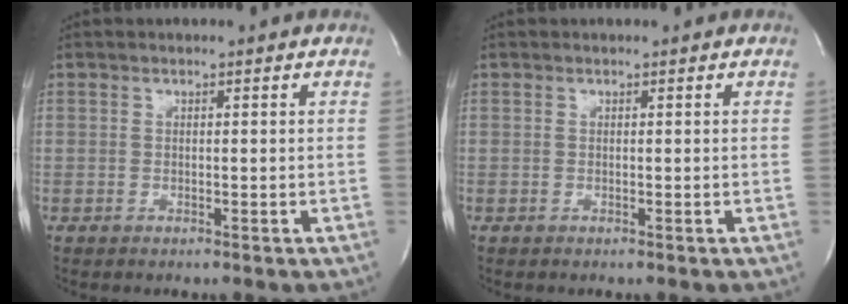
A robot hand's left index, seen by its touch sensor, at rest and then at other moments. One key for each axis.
{"total": 0.0}